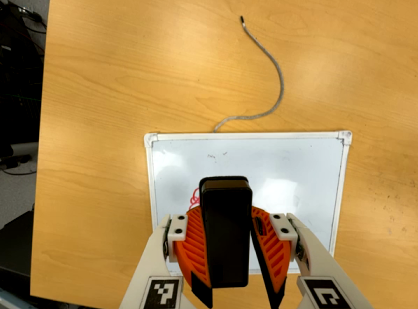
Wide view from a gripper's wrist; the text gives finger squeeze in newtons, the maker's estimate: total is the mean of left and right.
{"total": 9.3, "left": 8.8, "right": 9.8}